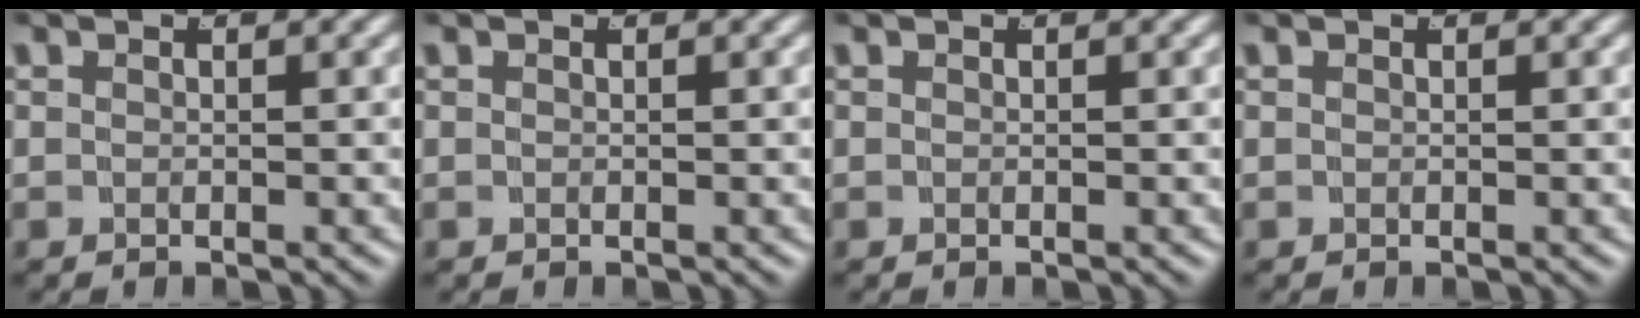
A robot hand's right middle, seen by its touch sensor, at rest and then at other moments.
{"total": 0.0}
{"total": 0.0}
{"total": 0.0}